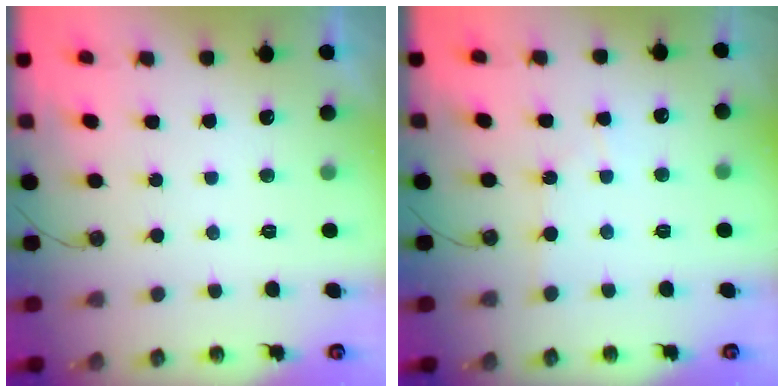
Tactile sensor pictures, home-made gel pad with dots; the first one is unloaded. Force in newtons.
{"total": 3.0, "press": 2.9, "slide": 0.5}